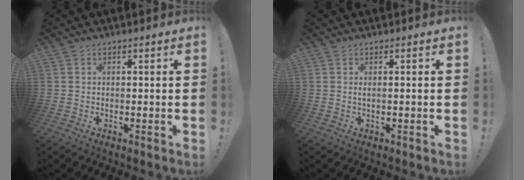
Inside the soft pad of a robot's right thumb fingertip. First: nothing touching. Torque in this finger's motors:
{"motor_torque": [-0.19, 0.03, -0.01, 0.16, -0.01]}